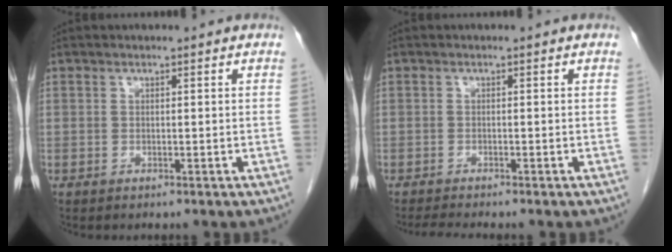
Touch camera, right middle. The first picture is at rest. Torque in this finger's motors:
{"motor_torque": [0.02, 0.00, 0.00, 0.00]}